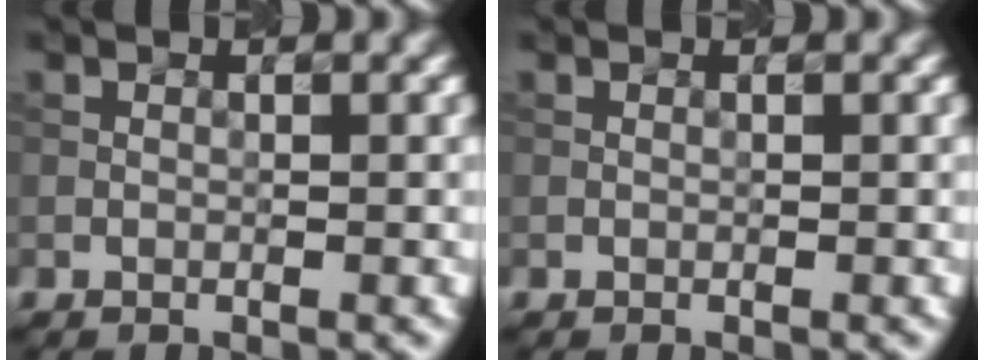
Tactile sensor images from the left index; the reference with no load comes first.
{"total": 0.0}